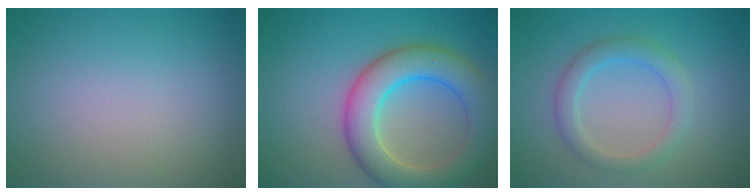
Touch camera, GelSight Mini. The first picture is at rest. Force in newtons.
{"total": 7.4, "press": 7.3, "slide": 0.4}
{"total": 2.9, "press": 2.8, "slide": 0.1}